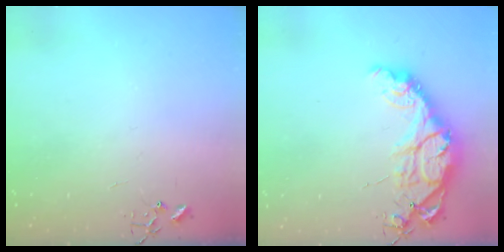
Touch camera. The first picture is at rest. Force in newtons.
{"total": 14.8, "press": 14.8, "slide": 1.2}